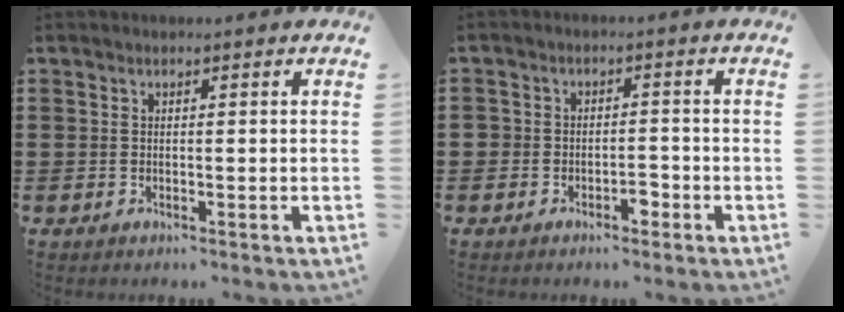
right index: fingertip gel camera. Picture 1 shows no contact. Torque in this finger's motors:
{"motor_torque": [0.50, 0.44, 0.03, 0.01]}